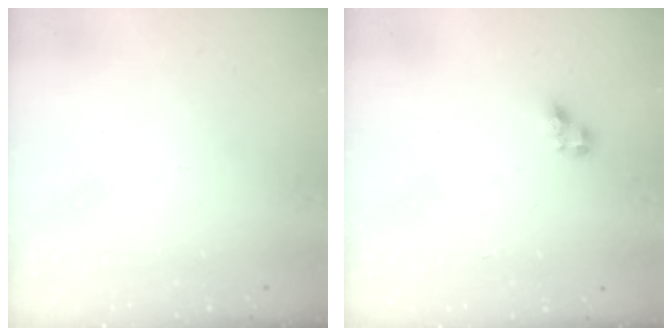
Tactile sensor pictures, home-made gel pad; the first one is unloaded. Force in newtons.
{"total": 4.2, "press": 4.2, "slide": 0.4}